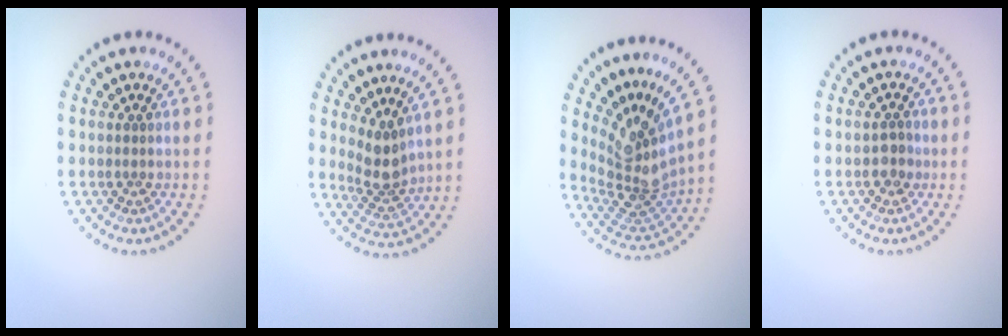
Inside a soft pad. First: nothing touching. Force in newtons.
{"total": 3.0, "press": 2.2, "slide": 1.9}
{"total": 4.7, "press": 3.0, "slide": 3.6}
{"total": 1.4, "press": 1.4, "slide": 0.5}